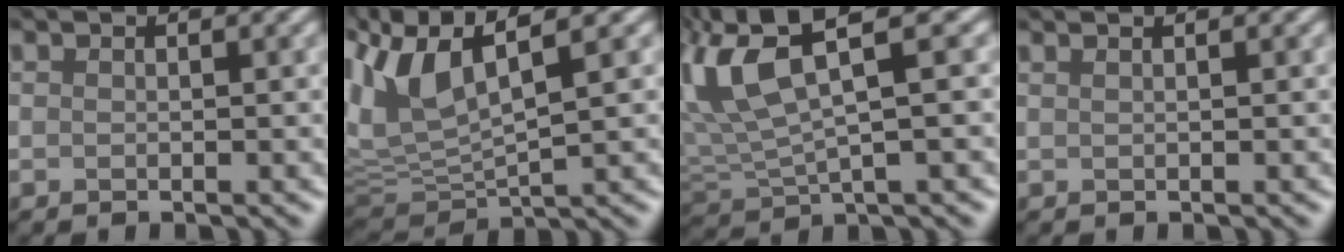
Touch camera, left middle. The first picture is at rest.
{"total": 5.9, "force": [2.3, 1.9, 5.0], "torque": [-0.137, 0.000, 0.069]}
{"total": 6.0, "force": [2.6, 1.4, 5.2], "torque": [-0.138, 0.005, 0.075]}
{"total": 2.5, "force": [1.6, 1.2, 1.5], "torque": [-0.012, 0.029, 0.013]}